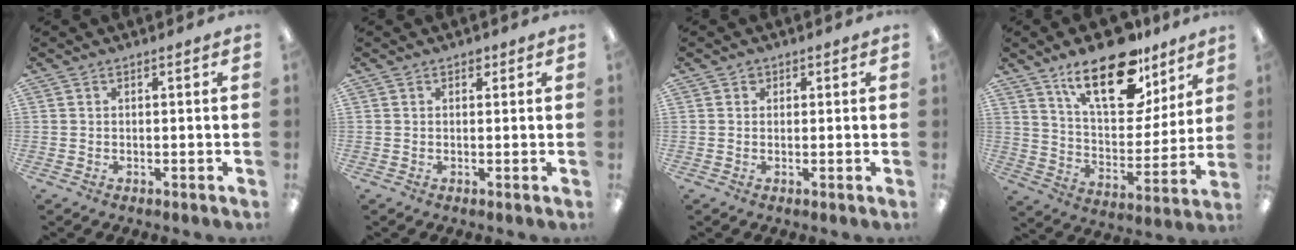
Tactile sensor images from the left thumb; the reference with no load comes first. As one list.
[{"total": 1.3, "force": [0.7, 0.9, 0.5], "torque": [-0.002, 0.000, 0.011]}, {"total": 1.2, "force": [0.4, 1.1, 0.3], "torque": [0.001, 0.001, 0.005]}, {"total": 21.8, "force": [14.1, 10.0, 13.3], "torque": [-0.209, -0.075, 0.241]}]